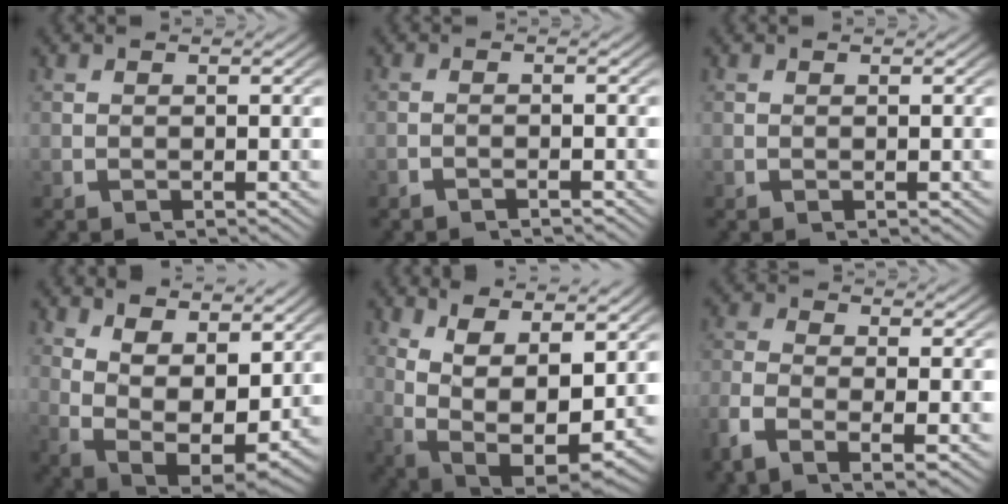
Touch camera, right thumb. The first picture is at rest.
{"total": 1.1, "force": [-1.0, 0.0, 0.5], "torque": [-0.009, 0.006, -0.024]}
{"total": 0.0}
{"total": 10.0, "force": [-0.1, 6.8, 7.4], "torque": [-0.158, -0.056, 0.019]}
{"total": 12.0, "force": [-0.6, 8.0, 8.9], "torque": [-0.200, -0.064, 0.016]}
{"total": 4.4, "force": [-1.4, 1.8, 3.8], "torque": [-0.092, -0.009, -0.023]}